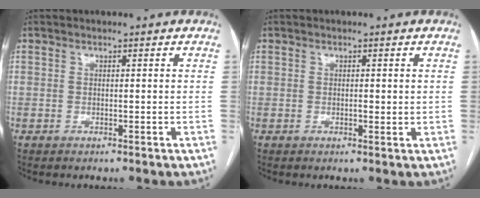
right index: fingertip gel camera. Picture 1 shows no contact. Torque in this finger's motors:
{"motor_torque": [0.54, 0.64, 0.13, 0.08]}